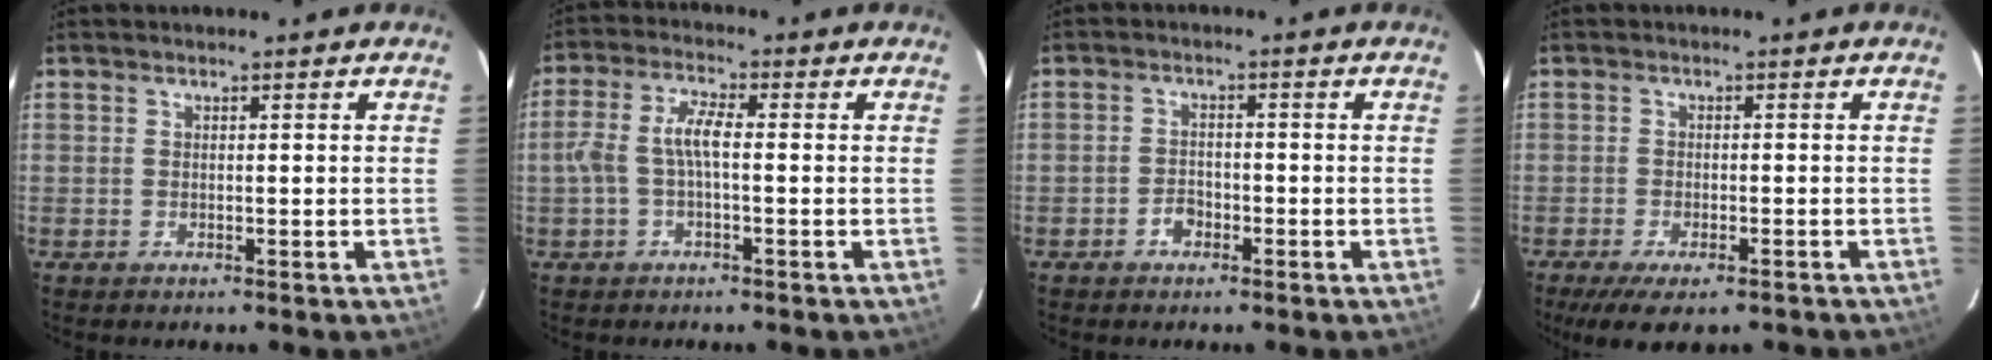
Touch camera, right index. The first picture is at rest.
{"total": 5.5, "force": [-0.8, 1.5, 5.2], "torque": [-0.113, 0.016, -0.014]}
{"total": 2.7, "force": [-1.7, 1.8, 1.1], "torque": [-0.021, 0.008, -0.027]}
{"total": 9.2, "force": [-6.8, 2.8, 5.5], "torque": [-0.121, -0.036, -0.108]}